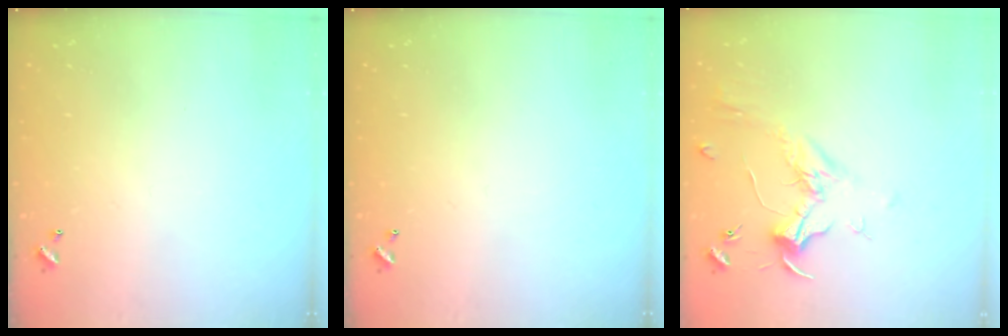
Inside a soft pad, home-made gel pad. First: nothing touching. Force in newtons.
{"total": 0.0}
{"total": 1.8, "press": 1.6, "slide": 0.7}